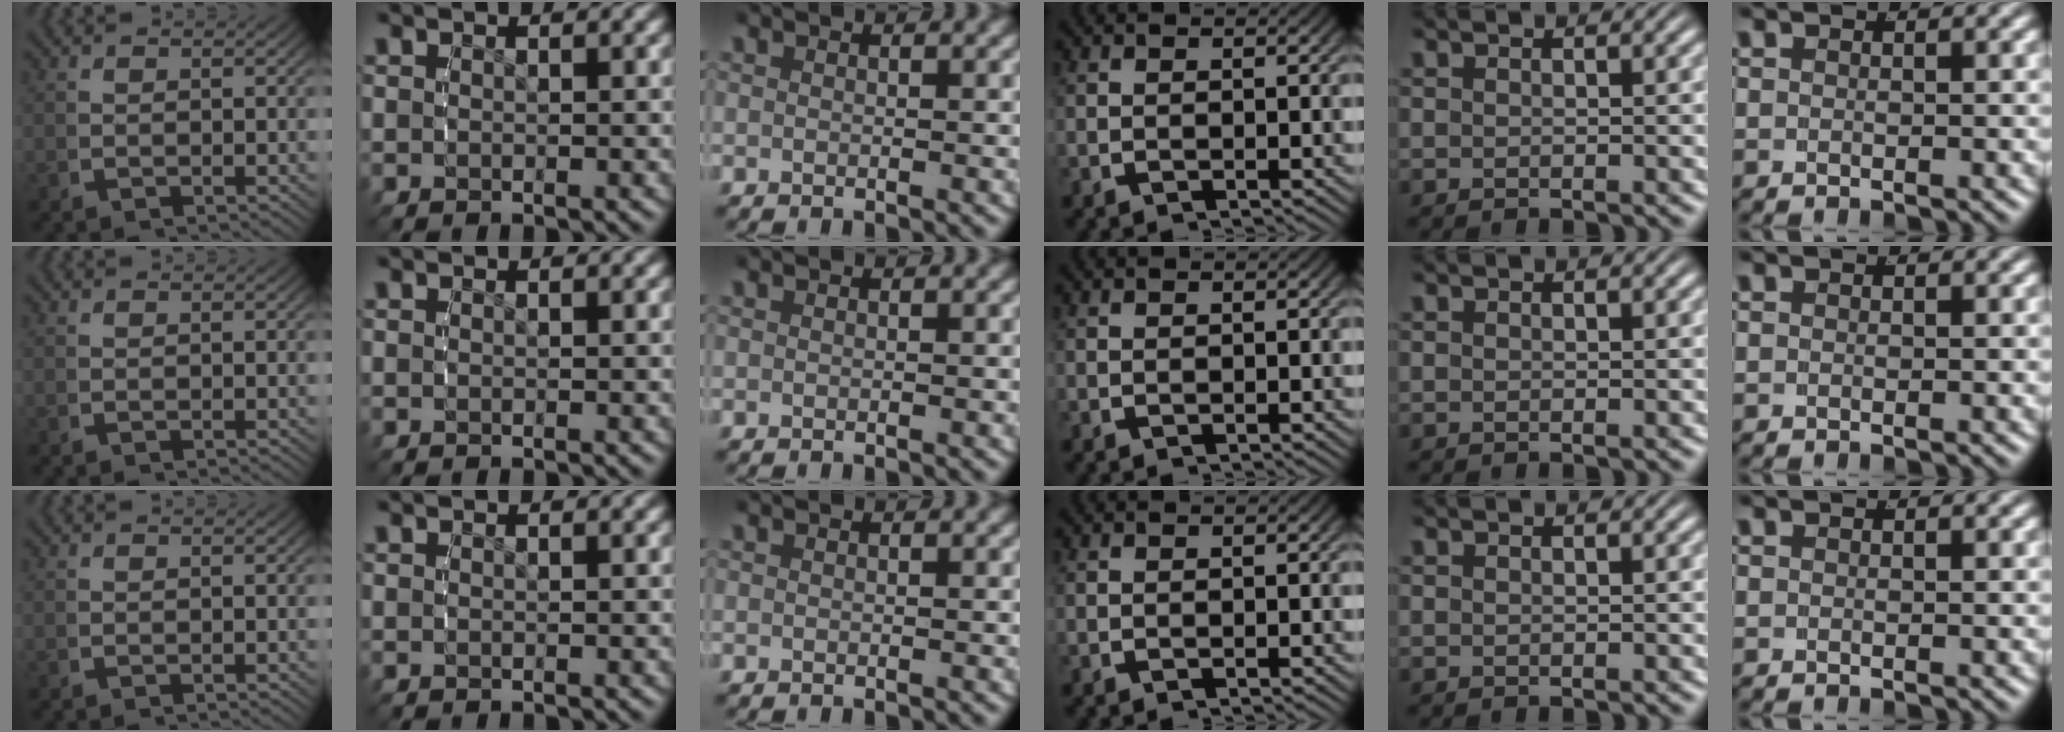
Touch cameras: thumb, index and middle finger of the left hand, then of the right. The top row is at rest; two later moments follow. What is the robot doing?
{"motion": "reach", "object": "sponge"}